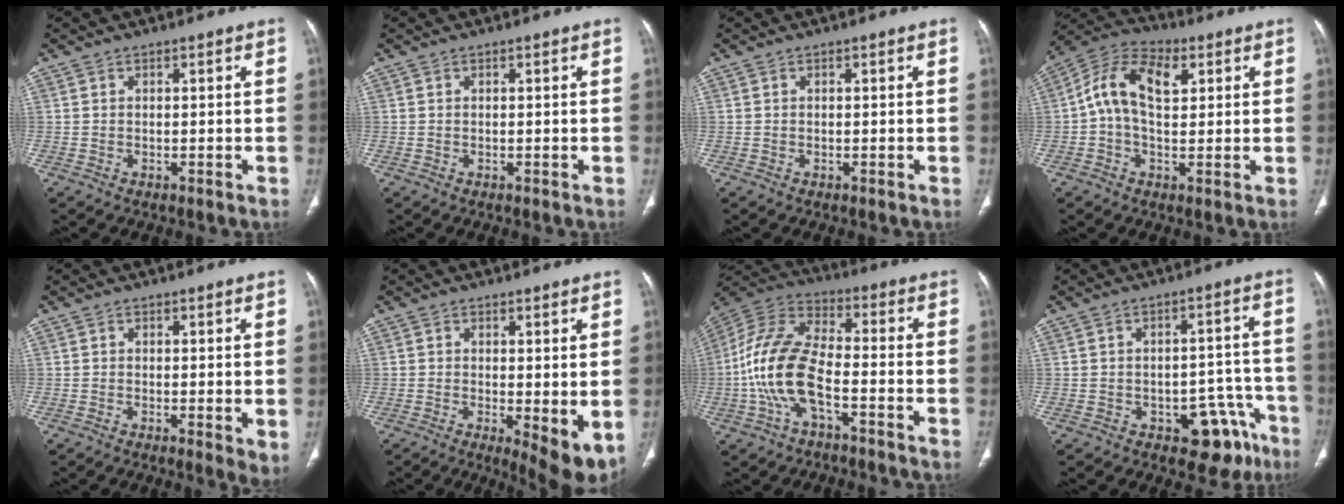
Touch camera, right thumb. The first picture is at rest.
{"total": 0.0}
{"total": 0.0}
{"total": 11.7, "force": [2.4, 7.0, 9.0], "torque": [-0.151, 0.023, 0.036]}
{"total": 3.3, "force": [-0.1, 1.1, 3.1], "torque": [-0.048, -0.013, -0.004]}
{"total": 7.2, "force": [-0.6, 2.5, 6.7], "torque": [-0.097, -0.022, -0.005]}
{"total": 14.4, "force": [-4.0, 6.6, 12.1], "torque": [-0.259, 0.038, -0.082]}
{"total": 10.5, "force": [-5.6, 6.0, 6.5], "torque": [-0.038, 0.045, -0.064]}